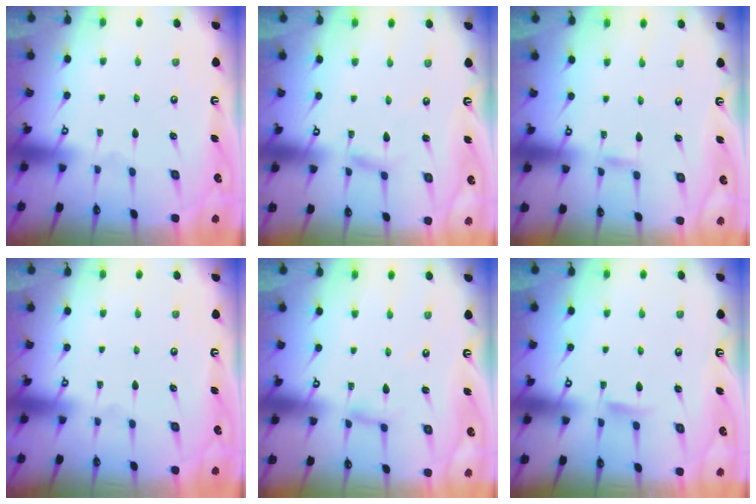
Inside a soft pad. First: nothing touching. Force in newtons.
{"total": 3.5, "press": 3.5, "slide": 0.4}
{"total": 1.4, "press": 1.4, "slide": 0.0}
{"total": 0.0}
{"total": 2.8, "press": 2.8, "slide": 0.2}
{"total": 5.3, "press": 5.2, "slide": 0.7}